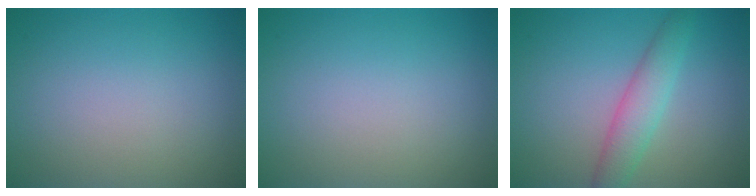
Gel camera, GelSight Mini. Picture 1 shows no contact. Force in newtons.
{"total": 0.0}
{"total": 3.3, "press": 3.3, "slide": 0.1}